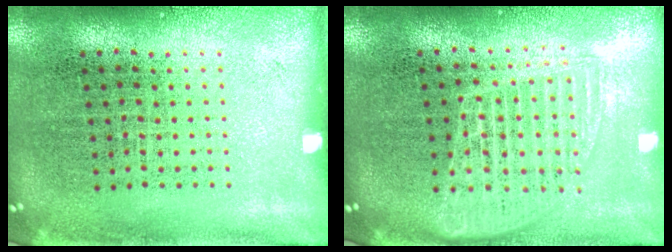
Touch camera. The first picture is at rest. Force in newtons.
{"total": 1.6, "press": 1.4, "slide": 0.8}